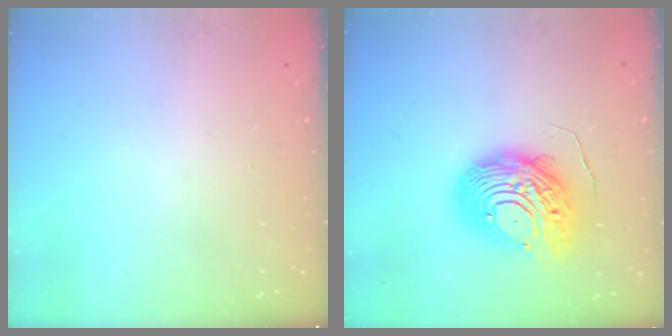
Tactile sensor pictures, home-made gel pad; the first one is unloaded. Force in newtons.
{"total": 13.9, "press": 13.9, "slide": 1.4}